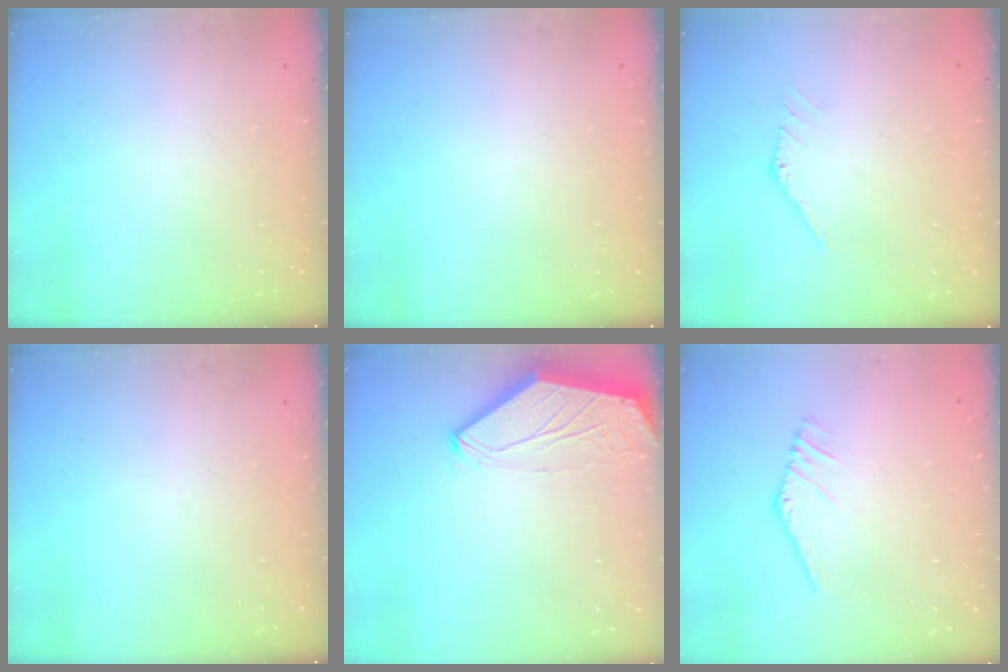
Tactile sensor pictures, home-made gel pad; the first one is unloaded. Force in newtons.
{"total": 0.0}
{"total": 1.0, "press": 1.0, "slide": 0.1}
{"total": 0.0}
{"total": 0.0}
{"total": 1.8, "press": 1.7, "slide": 0.2}